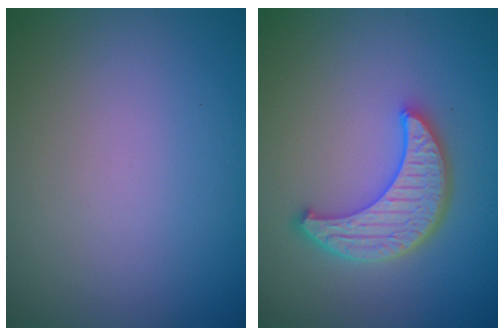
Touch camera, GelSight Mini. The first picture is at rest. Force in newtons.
{"total": 4.6, "press": 4.0, "slide": 2.4}